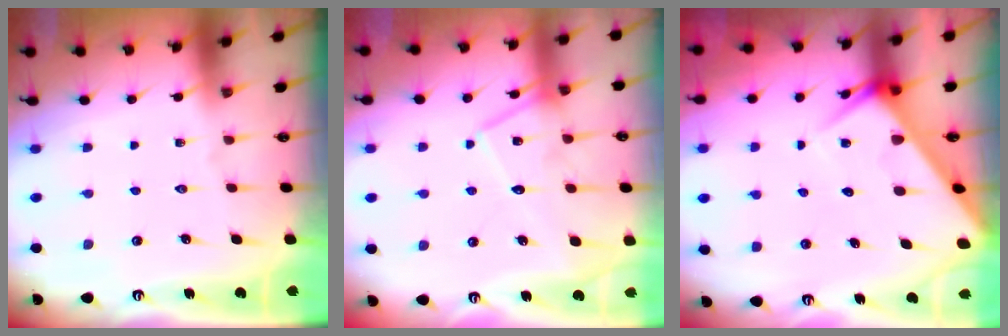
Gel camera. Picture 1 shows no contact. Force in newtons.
{"total": 14.0, "press": 13.9, "slide": 1.1}
{"total": 6.4, "press": 6.4, "slide": 0.4}